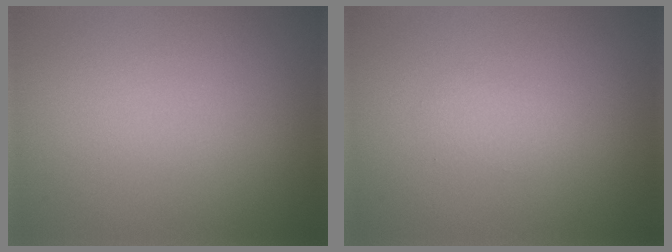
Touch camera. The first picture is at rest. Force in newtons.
{"total": 0.9, "press": 0.9, "slide": 0.0}